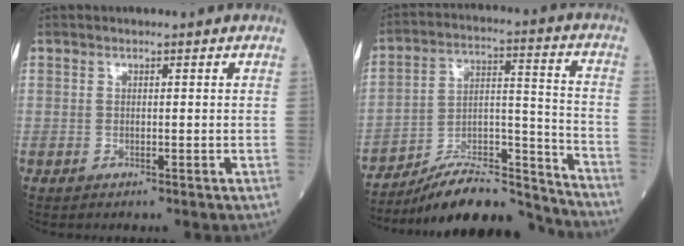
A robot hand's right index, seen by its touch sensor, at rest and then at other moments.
{"total": 18.3, "force": [-17.3, 2.3, 5.4], "torque": [-0.093, 0.033, -0.285]}